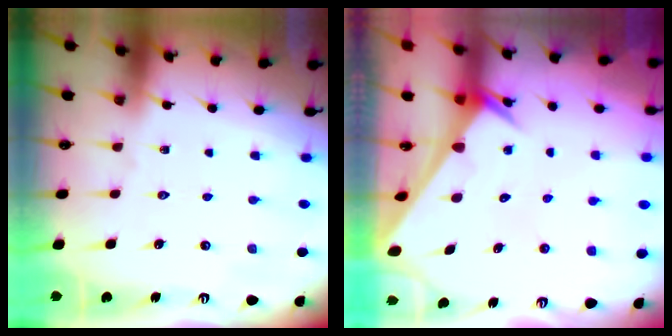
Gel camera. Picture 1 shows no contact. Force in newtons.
{"total": 2.4, "press": 2.4, "slide": 0.1}